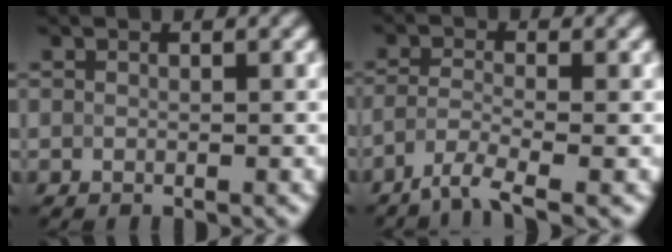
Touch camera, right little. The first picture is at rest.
{"total": 3.2, "force": [-2.8, 0.2, 1.7], "torque": [-0.031, -0.002, -0.061]}